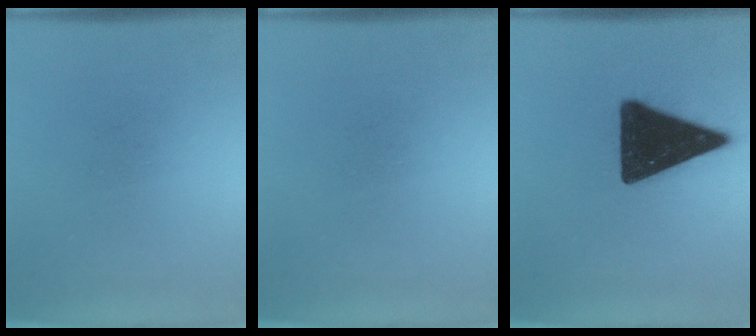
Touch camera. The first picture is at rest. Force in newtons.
{"total": 0.0}
{"total": 16.9}